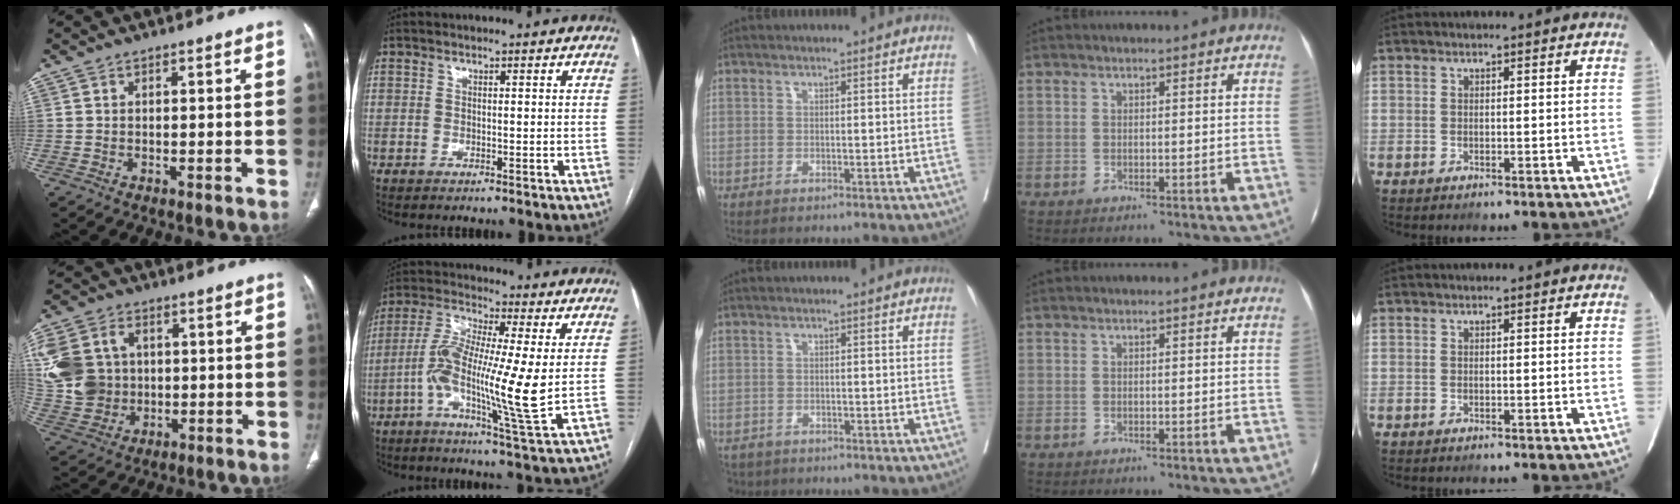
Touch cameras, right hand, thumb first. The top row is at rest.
{"thumb": {"total": 15.4, "force": [2.2, 12.8, 8.2], "torque": [-0.173, 0.012, 0.056]}, "index": {"total": 12.8, "force": [-1.3, 0.4, 12.7], "torque": [-0.247, -0.006, -0.035]}, "middle": {"total": 3.9, "force": [-3.0, 2.4, 0.6], "torque": [-0.008, -0.002, -0.050]}}